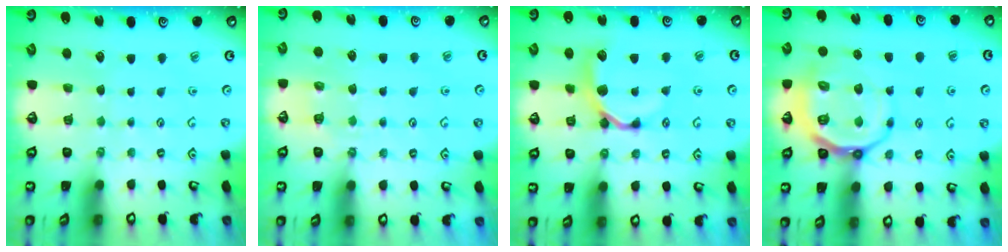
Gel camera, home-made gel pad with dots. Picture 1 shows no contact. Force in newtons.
{"total": 4.2, "press": 4.1, "slide": 0.9}
{"total": 10.1, "press": 10.0, "slide": 1.2}
{"total": 13.1, "press": 12.7, "slide": 3.2}